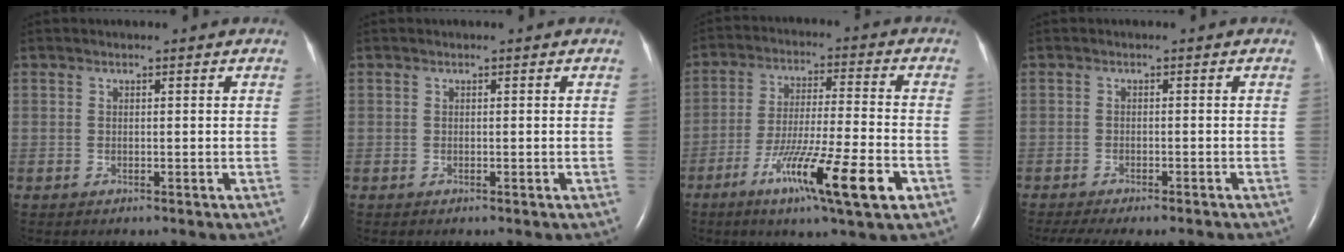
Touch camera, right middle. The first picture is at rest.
{"total": 0.0}
{"total": 14.3, "force": [-6.7, 0.2, 12.6], "torque": [-0.223, -0.028, -0.110]}
{"total": 9.7, "force": [-8.3, 2.0, 4.6], "torque": [-0.072, -0.010, -0.114]}